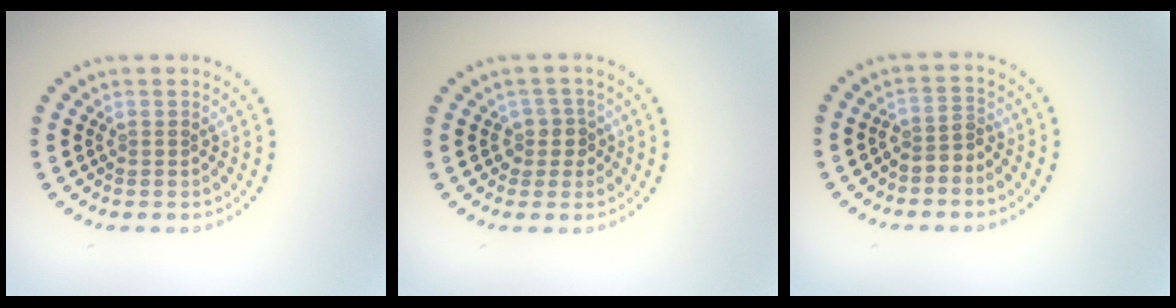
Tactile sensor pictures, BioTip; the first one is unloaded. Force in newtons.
{"total": 1.9, "press": 1.6, "slide": 1.1}
{"total": 2.0, "press": 1.4, "slide": 1.3}